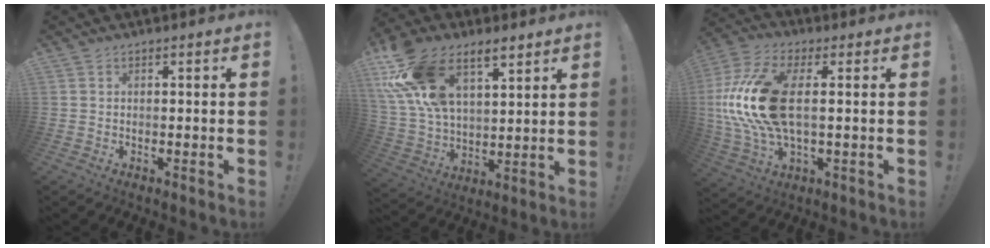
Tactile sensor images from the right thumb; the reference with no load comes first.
{"total": 19.8, "force": [11.1, 11.0, 12.1], "torque": [-0.250, -0.056, 0.202]}
{"total": 20.4, "force": [1.4, 9.7, 17.8], "torque": [-0.353, -0.001, 0.034]}